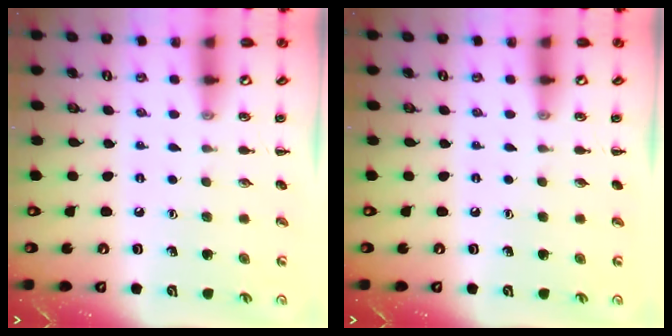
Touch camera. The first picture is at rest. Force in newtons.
{"total": 0.0}